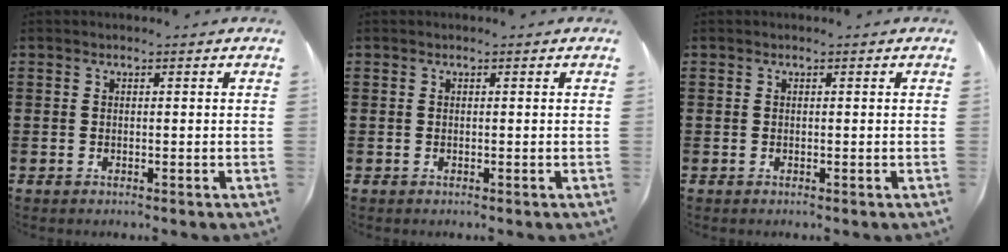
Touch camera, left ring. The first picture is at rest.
{"total": 0.0}
{"total": 0.0}